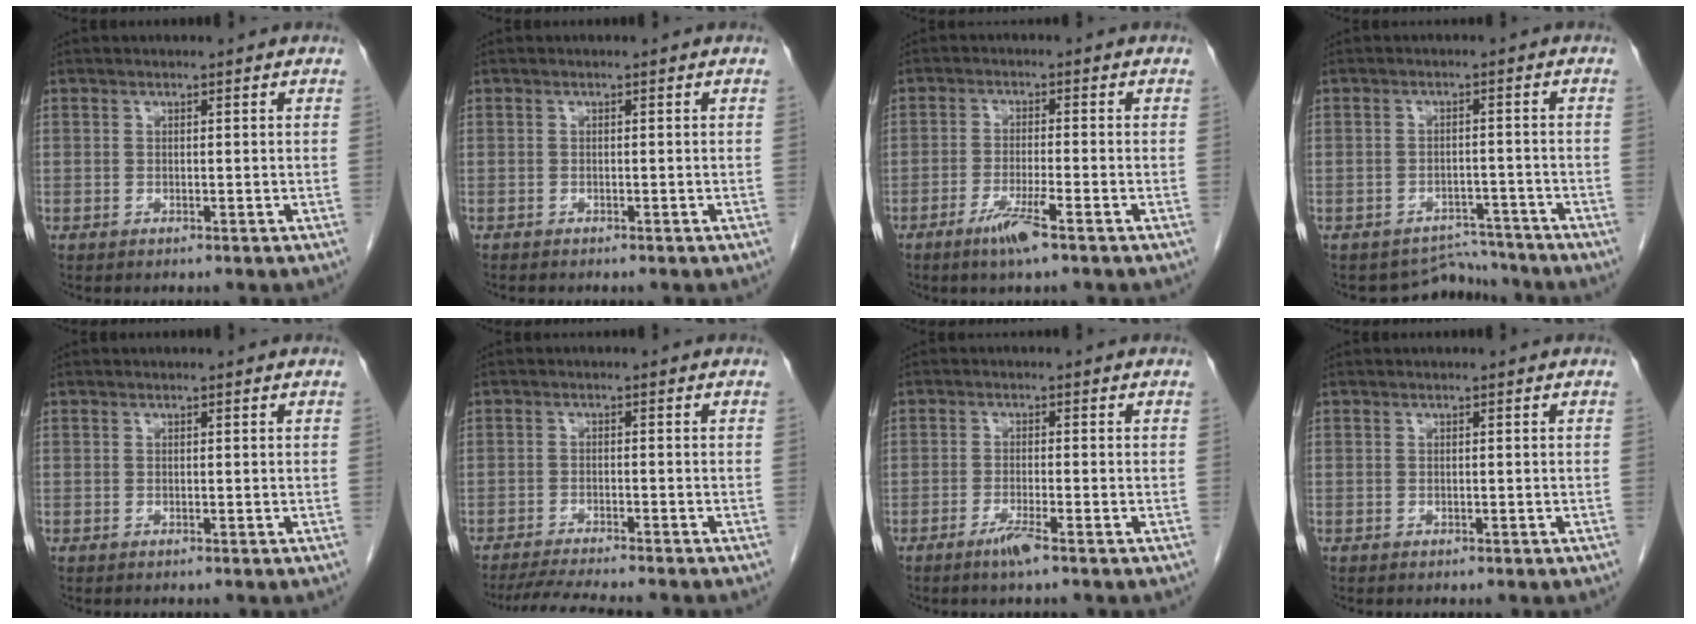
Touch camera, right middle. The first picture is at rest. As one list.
[{"total": 0.8, "force": [-0.8, 0.3, 0.3], "torque": [-0.009, -0.001, -0.011]}, {"total": 4.7, "force": [-3.0, -0.1, 3.7], "torque": [-0.073, -0.009, -0.058]}, {"total": 4.6, "force": [-4.2, 1.1, -1.4], "torque": [0.022, 0.018, -0.058]}, {"total": 0.0}, {"total": 8.2, "force": [-7.4, 0.3, 3.6], "torque": [-0.054, -0.017, -0.117]}, {"total": 2.9, "force": [-2.0, -0.1, 2.1], "torque": [-0.044, -0.005, -0.039]}, {"total": 0.0}]